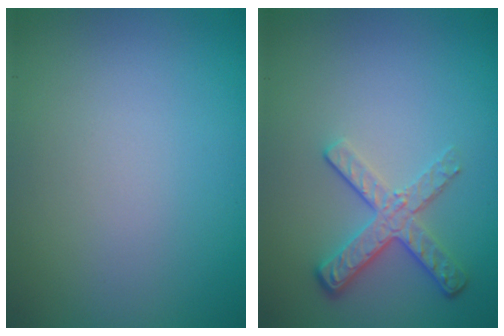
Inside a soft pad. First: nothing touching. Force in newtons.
{"total": 3.4, "press": 2.6, "slide": 2.2}